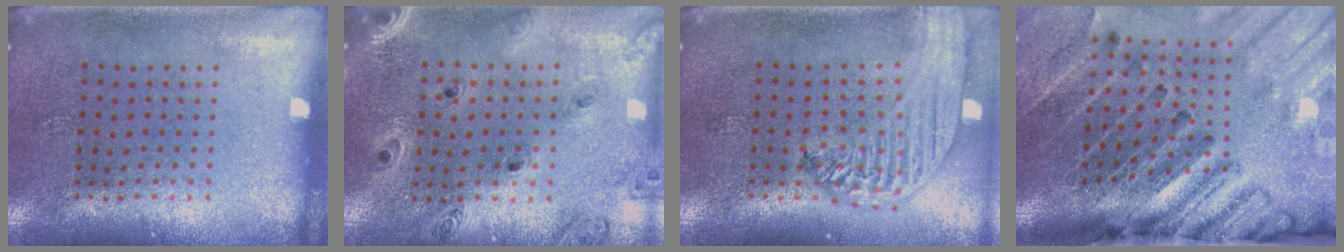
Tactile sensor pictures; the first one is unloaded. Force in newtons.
{"total": 1.3, "press": 1.3, "slide": 0.2}
{"total": 2.7, "press": 2.2, "slide": 1.6}
{"total": 4.6, "press": 3.4, "slide": 3.1}